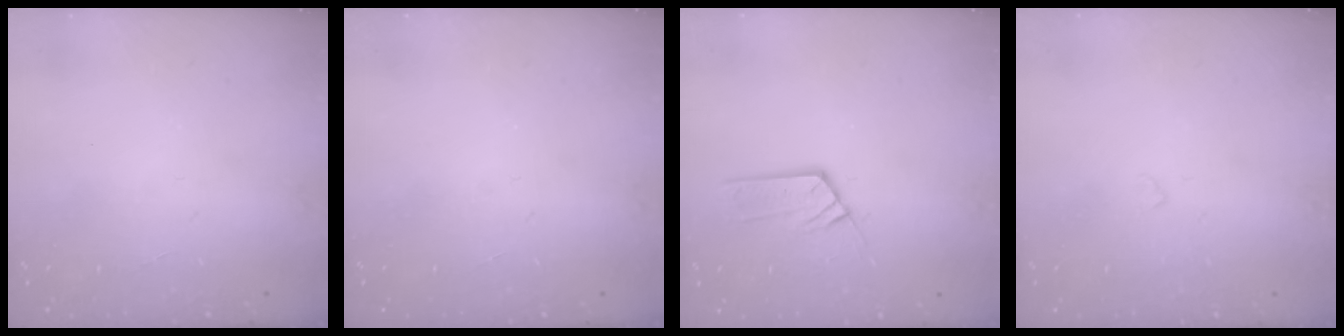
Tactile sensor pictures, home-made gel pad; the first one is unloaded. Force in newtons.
{"total": 0.0}
{"total": 5.6, "press": 5.6, "slide": 0.4}
{"total": 2.4, "press": 2.4, "slide": 0.3}